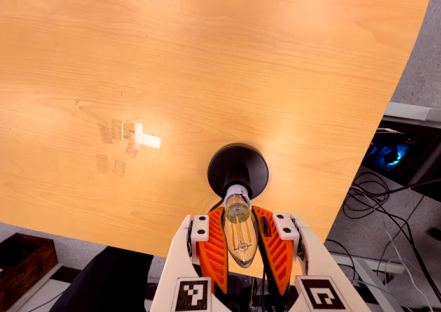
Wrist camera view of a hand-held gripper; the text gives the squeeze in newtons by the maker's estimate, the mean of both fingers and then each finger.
{"total": 19.9, "left": 19.2, "right": 20.5}